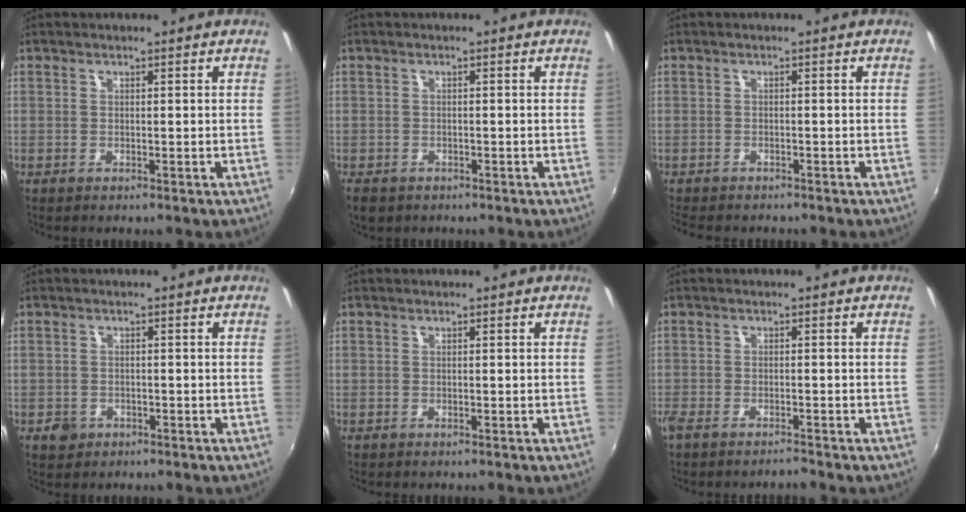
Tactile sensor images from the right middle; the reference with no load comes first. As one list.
[{"total": 3.4, "force": [-2.1, 2.2, 1.6], "torque": [-0.039, -0.013, -0.034]}, {"total": 4.0, "force": [-3.5, 1.1, 1.4], "torque": [-0.038, -0.018, -0.056]}, {"total": 2.6, "force": [-1.3, 2.1, 0.7], "torque": [-0.016, 0.000, -0.019]}, {"total": 0.0}, {"total": 2.8, "force": [-2.6, 0.1, 1.0], "torque": [-0.032, -0.011, -0.054]}]